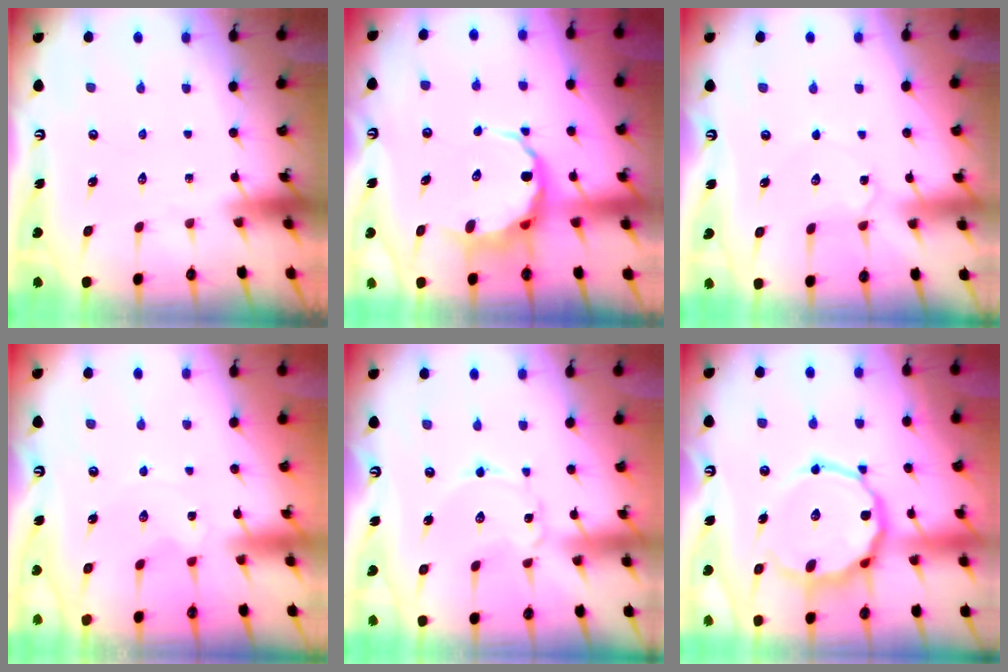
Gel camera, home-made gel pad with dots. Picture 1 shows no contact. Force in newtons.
{"total": 6.9, "press": 6.7, "slide": 1.5}
{"total": 5.7, "press": 5.7, "slide": 0.6}
{"total": 0.0}
{"total": 1.8, "press": 1.8, "slide": 0.1}
{"total": 13.0, "press": 12.9, "slide": 1.7}